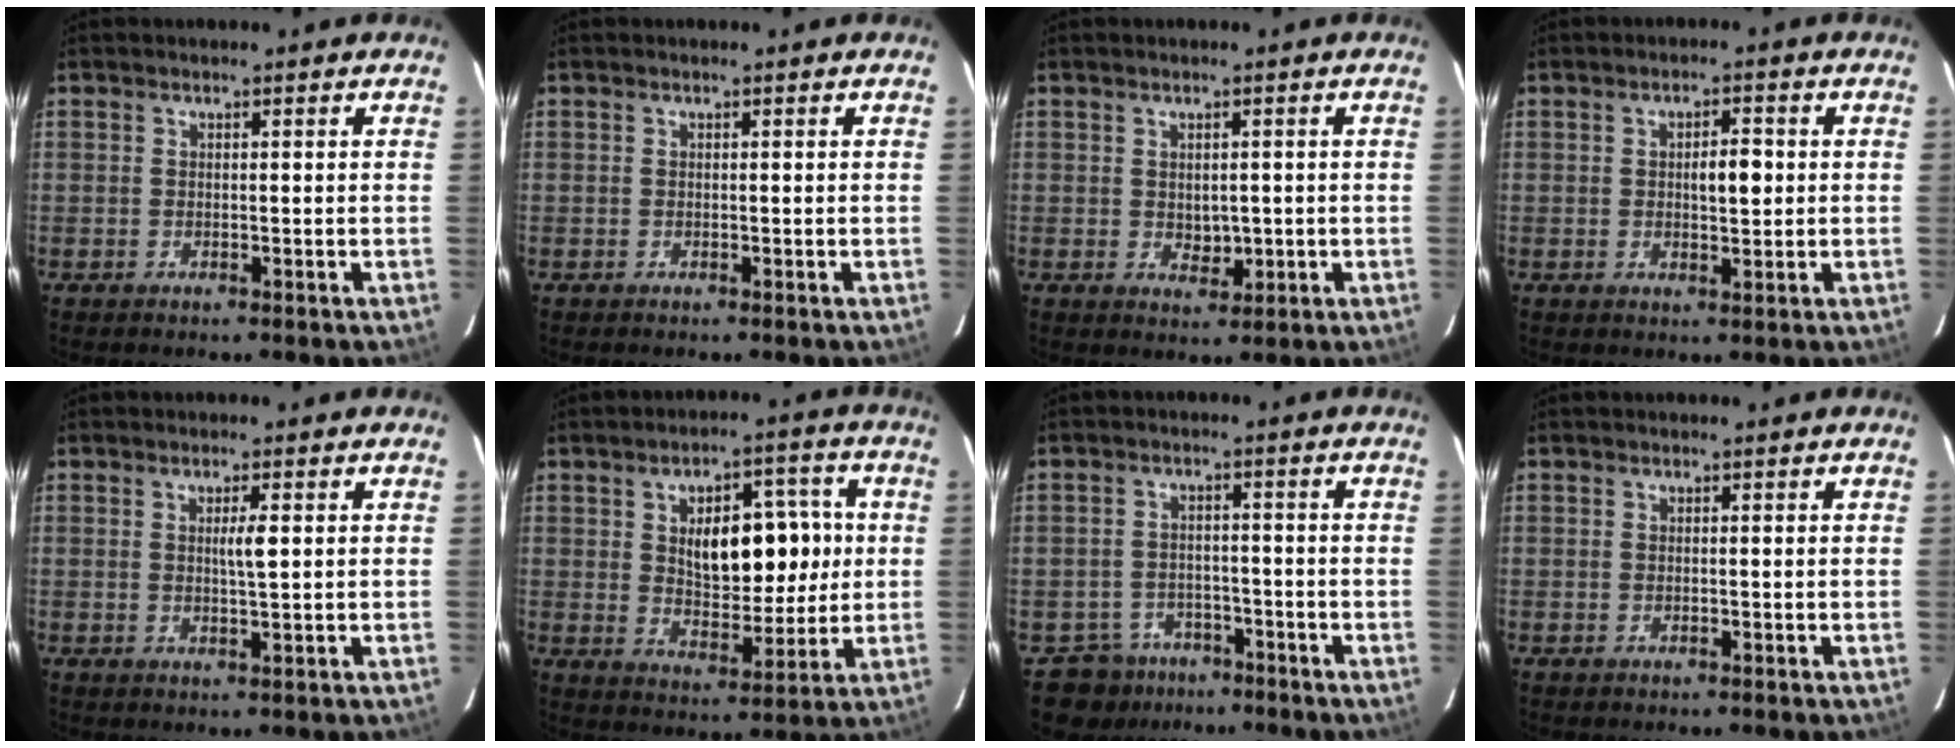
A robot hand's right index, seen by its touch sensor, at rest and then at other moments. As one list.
[{"total": 0.0}, {"total": 2.6, "force": [0.0, 1.8, 1.8], "torque": [-0.025, -0.004, 0.009]}, {"total": 3.8, "force": [0.3, 1.3, 3.5], "torque": [-0.055, 0.004, 0.006]}, {"total": 2.4, "force": [0.5, 0.1, 2.4], "torque": [-0.041, -0.001, 0.007]}, {"total": 11.8, "force": [2.0, 5.7, 10.1], "torque": [-0.152, 0.017, 0.039]}, {"total": 7.0, "force": [-4.8, 5.1, -0.4], "torque": [0.011, 0.020, -0.070]}, {"total": 0.0}]